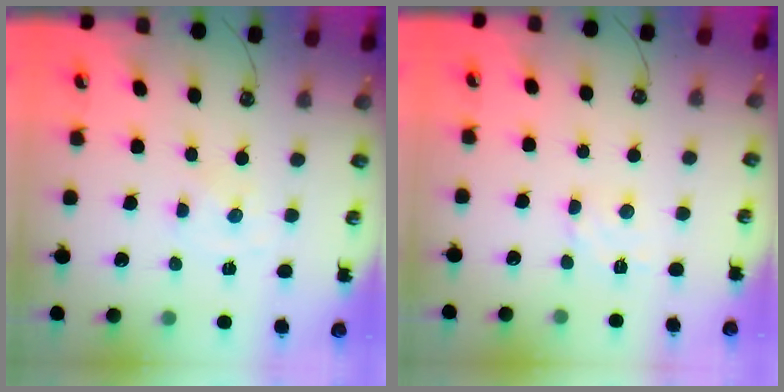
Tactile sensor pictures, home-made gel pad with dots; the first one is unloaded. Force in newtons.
{"total": 5.5, "press": 5.4, "slide": 0.7}